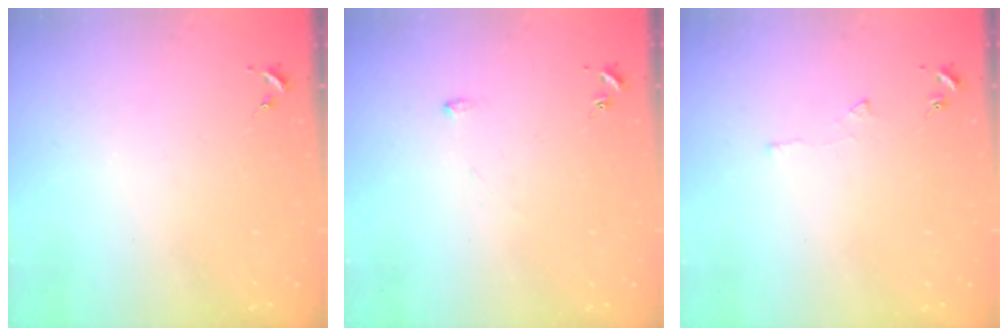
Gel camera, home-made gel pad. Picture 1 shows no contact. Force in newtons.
{"total": 4.9, "press": 4.9, "slide": 0.4}
{"total": 3.4, "press": 3.3, "slide": 0.5}